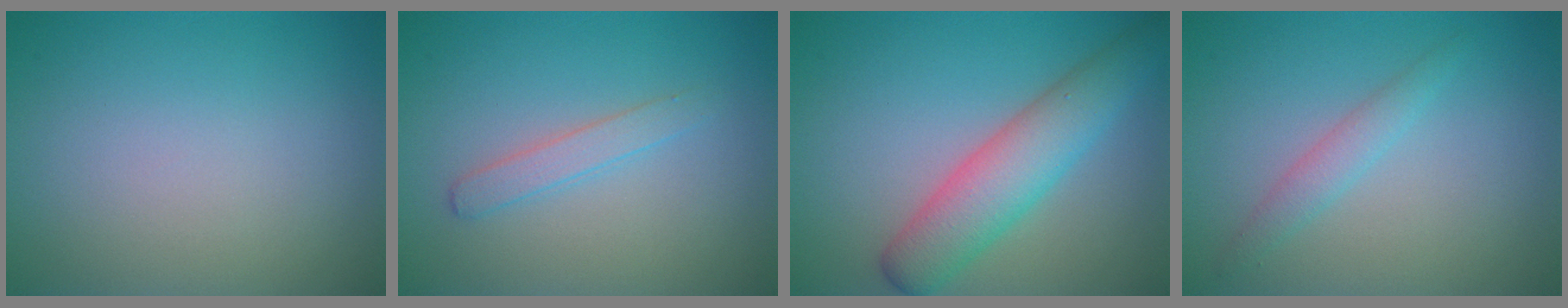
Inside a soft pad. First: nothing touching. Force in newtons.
{"total": 1.6, "press": 1.6, "slide": 0.0}
{"total": 5.4, "press": 5.4, "slide": 0.4}
{"total": 1.7, "press": 1.7, "slide": 0.0}